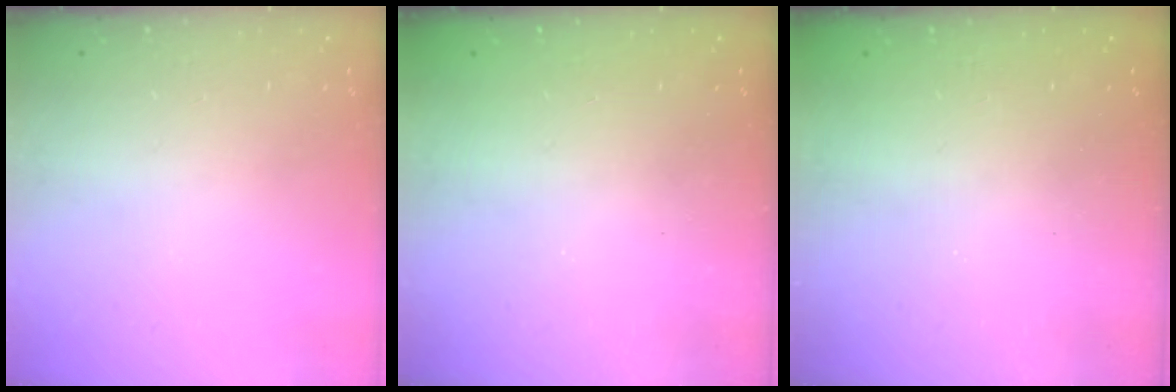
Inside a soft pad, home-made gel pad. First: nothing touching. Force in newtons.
{"total": 2.6, "press": 2.4, "slide": 0.8}
{"total": 2.5, "press": 2.4, "slide": 0.8}